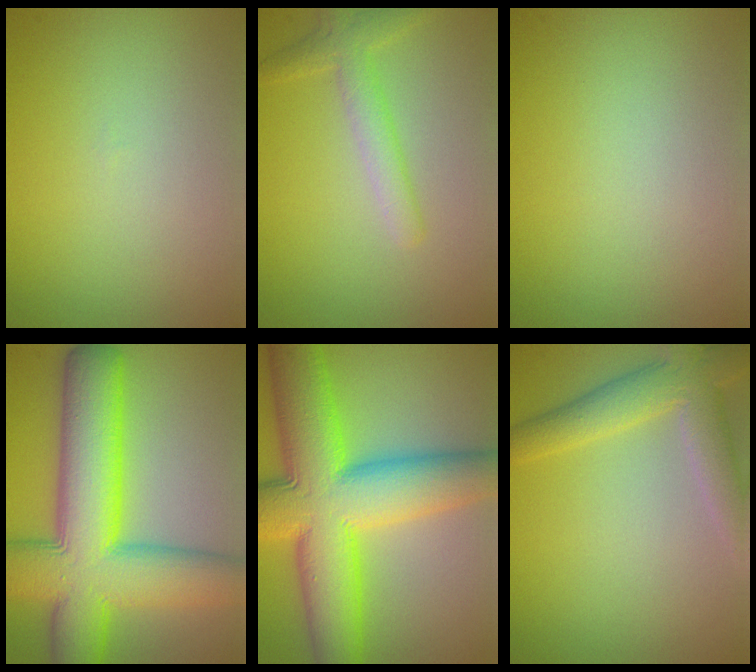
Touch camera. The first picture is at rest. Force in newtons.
{"total": 2.5, "press": 2.5, "slide": 0.1}
{"total": 0.0}
{"total": 13.4, "press": 13.4, "slide": 0.3}
{"total": 13.9, "press": 13.9, "slide": 0.0}
{"total": 4.7, "press": 4.7, "slide": 0.4}